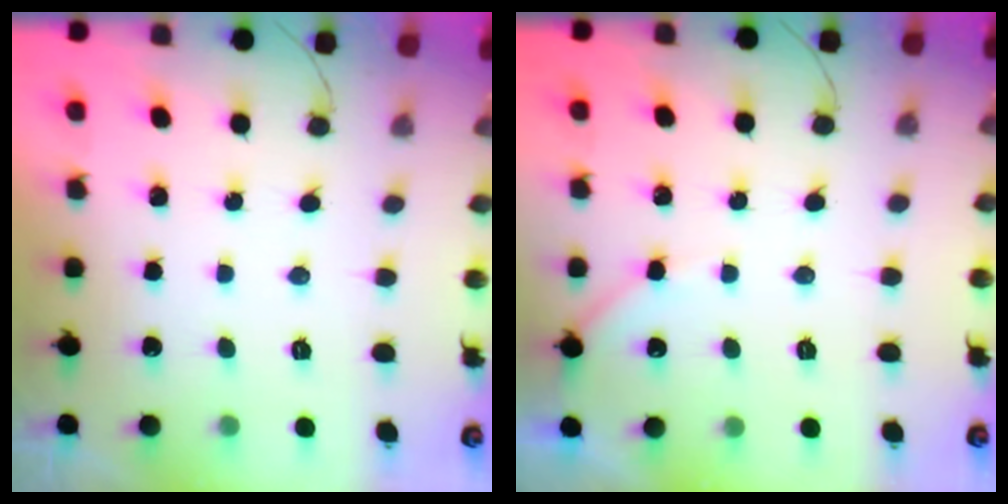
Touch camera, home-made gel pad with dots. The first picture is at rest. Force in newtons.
{"total": 3.7, "press": 3.7, "slide": 0.5}